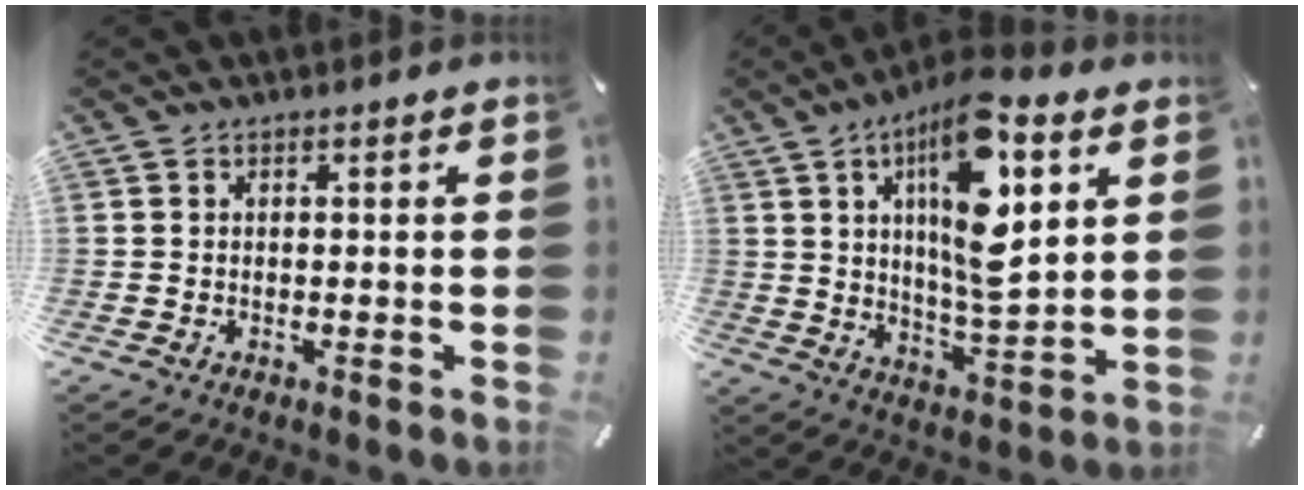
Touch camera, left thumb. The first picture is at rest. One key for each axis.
{"total": 17.6, "fx": 6.9, "fy": 6.6, "fz": 14.8, "tx": -0.257, "ty": -0.027, "tz": 0.107}